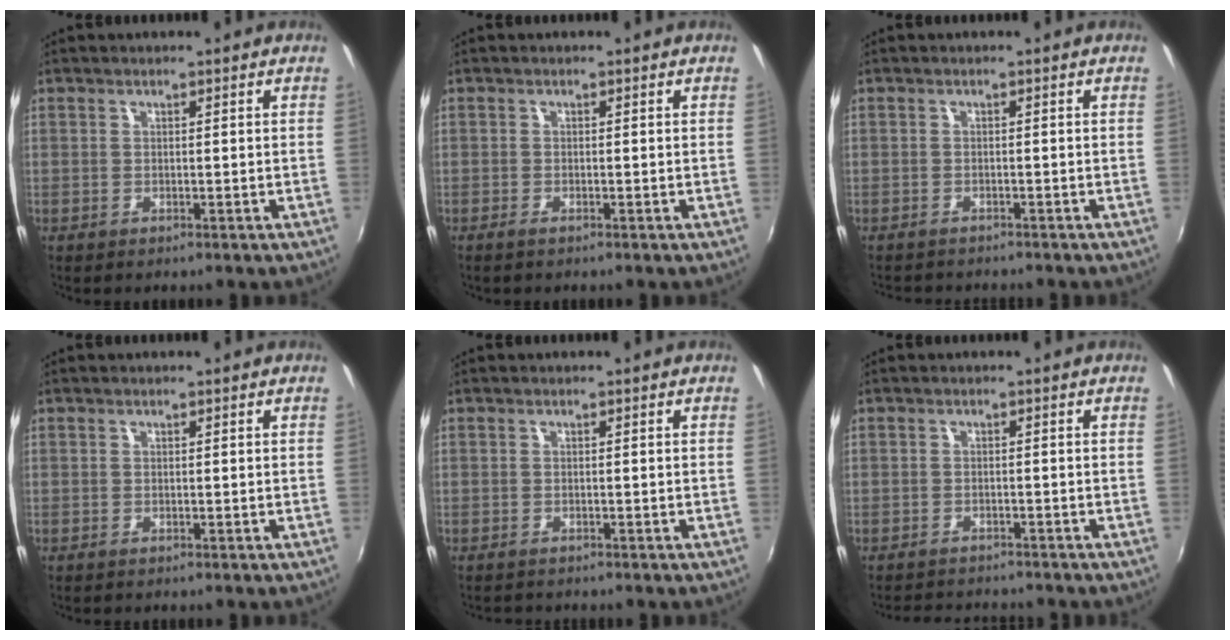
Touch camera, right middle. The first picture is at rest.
{"total": 0.9, "force": [-0.7, 0.2, 0.6], "torque": [-0.011, -0.004, -0.015]}
{"total": 3.1, "force": [-2.9, 0.7, 0.7], "torque": [-0.021, -0.013, -0.046]}
{"total": 0.0}
{"total": 1.0, "force": [-0.9, 0.3, 0.0], "torque": [-0.004, -0.003, -0.015]}
{"total": 4.8, "force": [-4.5, 1.6, 0.8], "torque": [-0.029, 0.003, -0.071]}